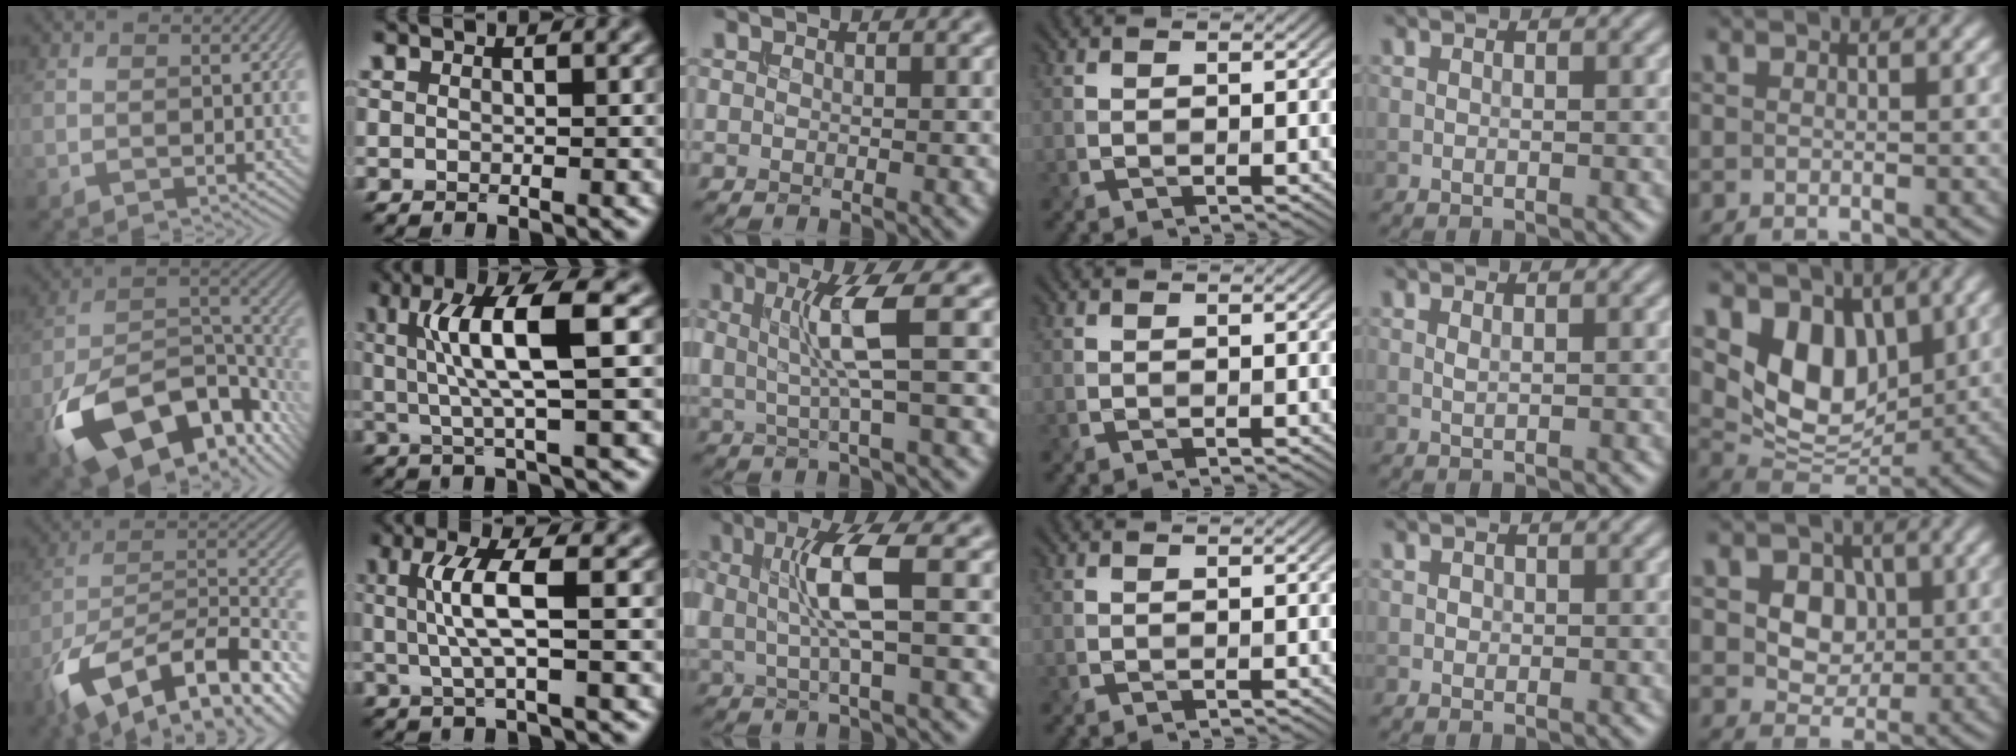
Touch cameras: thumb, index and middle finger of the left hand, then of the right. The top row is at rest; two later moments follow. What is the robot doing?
{"motion": "insert", "object": "drawer"}